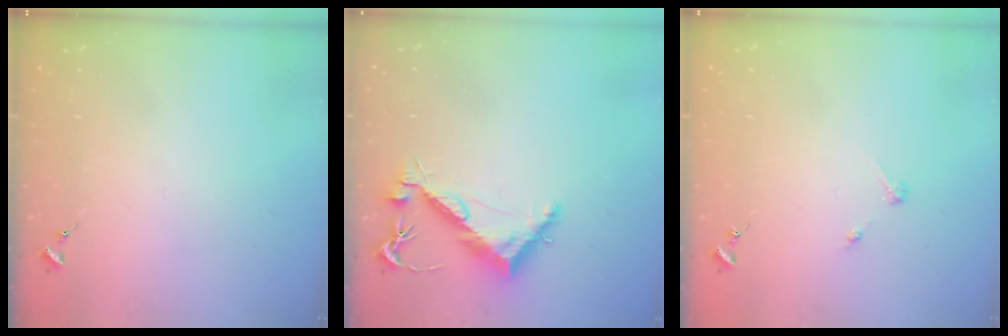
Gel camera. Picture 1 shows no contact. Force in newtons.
{"total": 9.3, "press": 9.3, "slide": 0.8}
{"total": 2.6, "press": 2.6, "slide": 0.3}